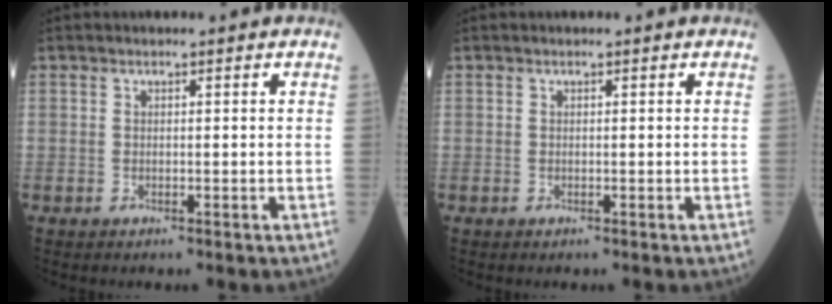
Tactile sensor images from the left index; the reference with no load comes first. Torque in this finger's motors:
{"motor_torque": [-0.01, 0.02, 0.00, 0.00]}